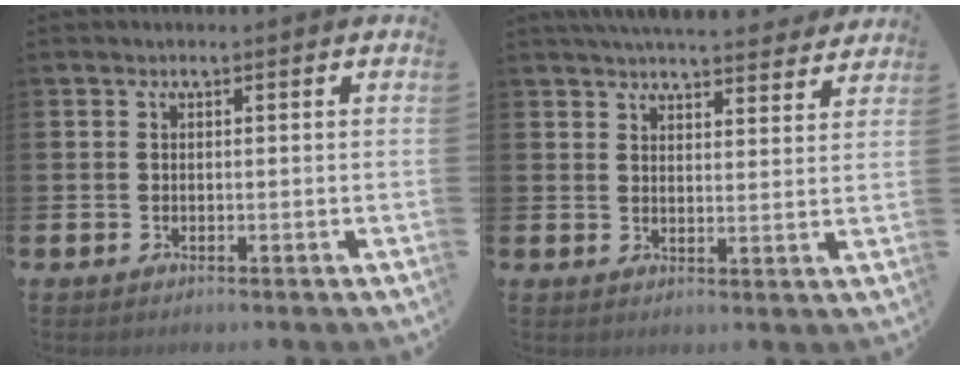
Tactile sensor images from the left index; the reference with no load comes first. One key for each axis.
{"total": 5.8, "fx": 5.7, "fy": 0.7, "fz": 1.0, "tx": -0.023, "ty": -0.032, "tz": 0.102}